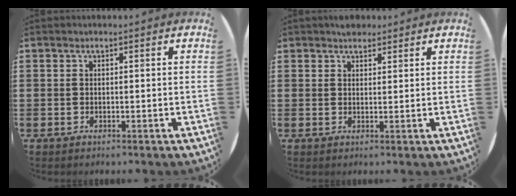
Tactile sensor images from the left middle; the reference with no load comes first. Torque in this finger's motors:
{"motor_torque": [0.39, -0.30, 0.02, 0.04]}